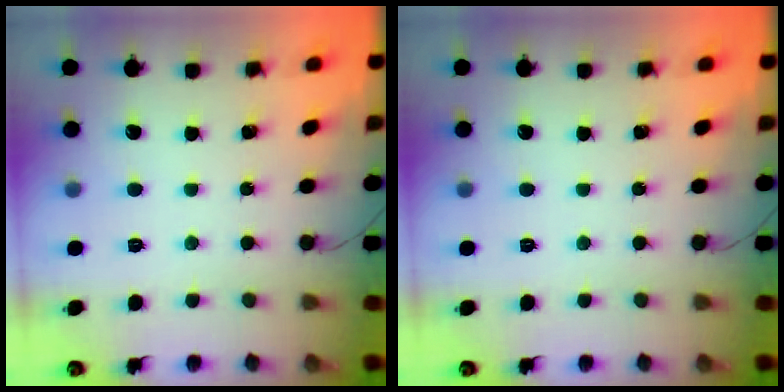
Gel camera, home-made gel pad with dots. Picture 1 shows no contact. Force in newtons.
{"total": 0.0}